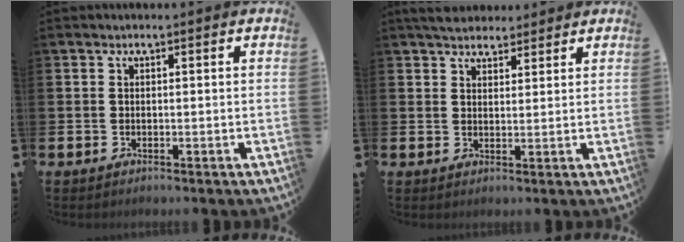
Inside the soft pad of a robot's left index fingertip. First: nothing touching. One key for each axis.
{"total": 4.2, "fx": 4.0, "fy": 1.4, "fz": 0.6, "tx": -0.022, "ty": -0.011, "tz": 0.073}